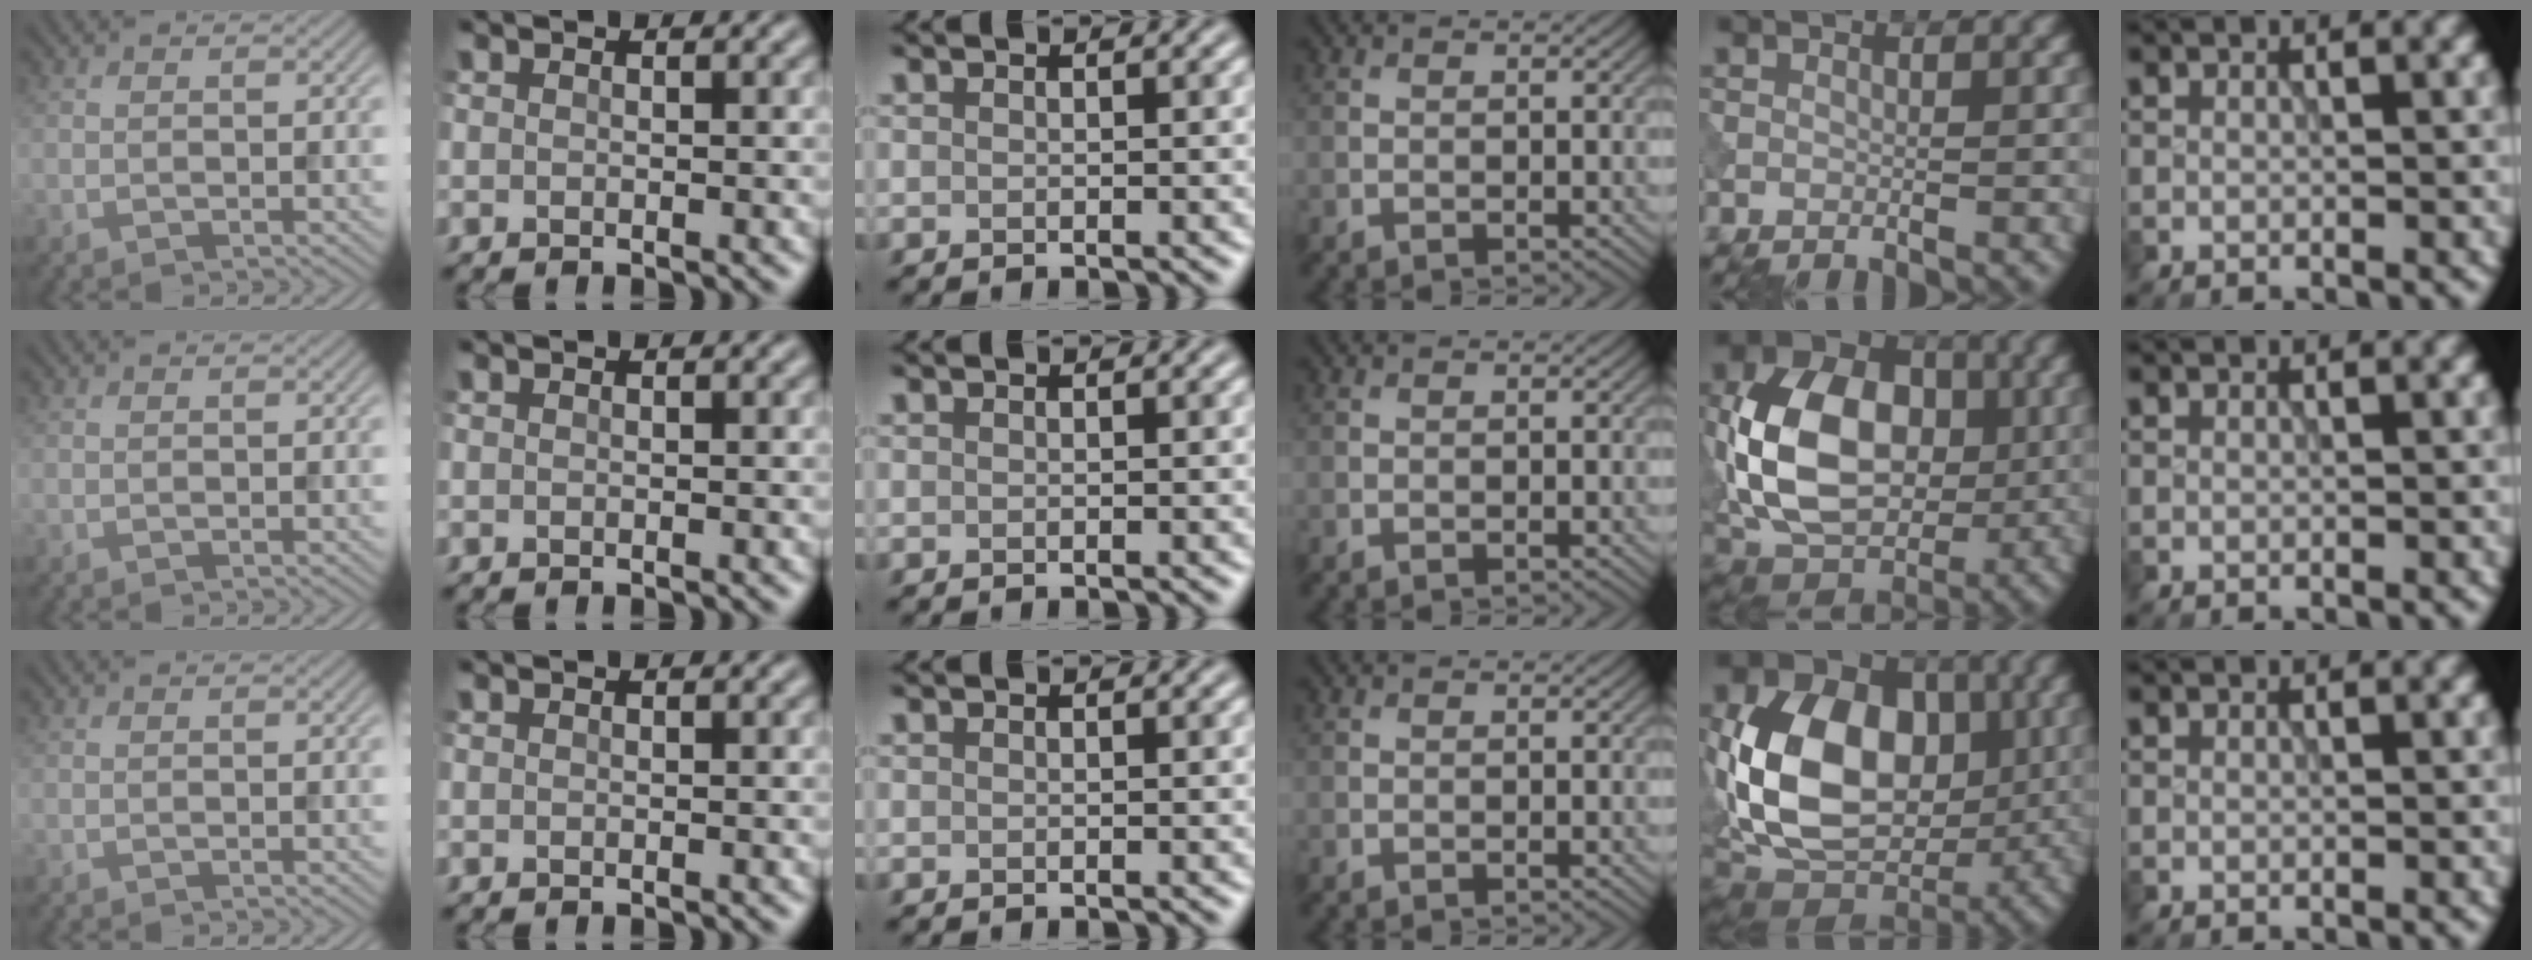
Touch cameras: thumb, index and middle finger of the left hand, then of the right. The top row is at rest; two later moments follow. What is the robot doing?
{"motion": "press", "object": "tv remote"}